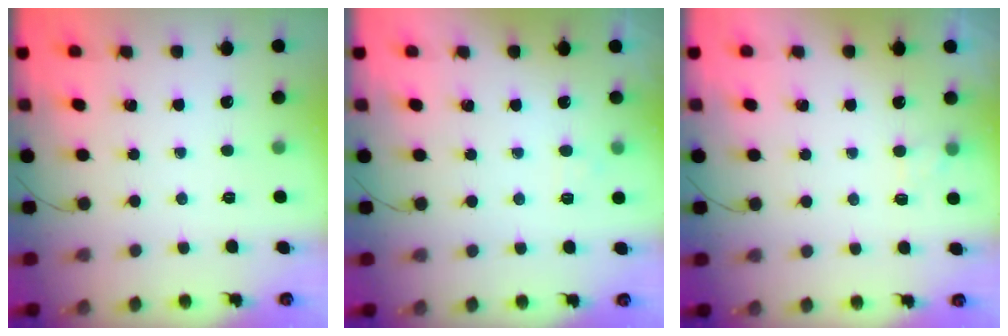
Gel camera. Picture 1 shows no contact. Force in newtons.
{"total": 3.1, "press": 2.9, "slide": 1.0}
{"total": 2.4, "press": 1.9, "slide": 1.4}